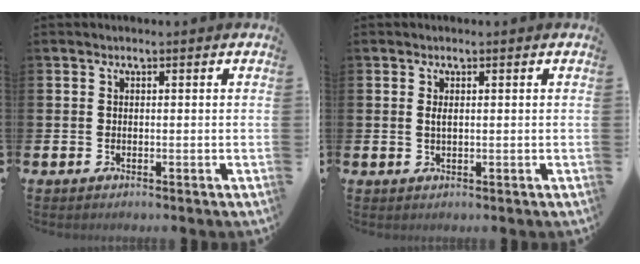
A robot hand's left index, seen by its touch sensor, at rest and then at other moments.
{"total": 1.0, "force": [0.3, 0.3, 0.9], "torque": [-0.013, 0.000, 0.004]}